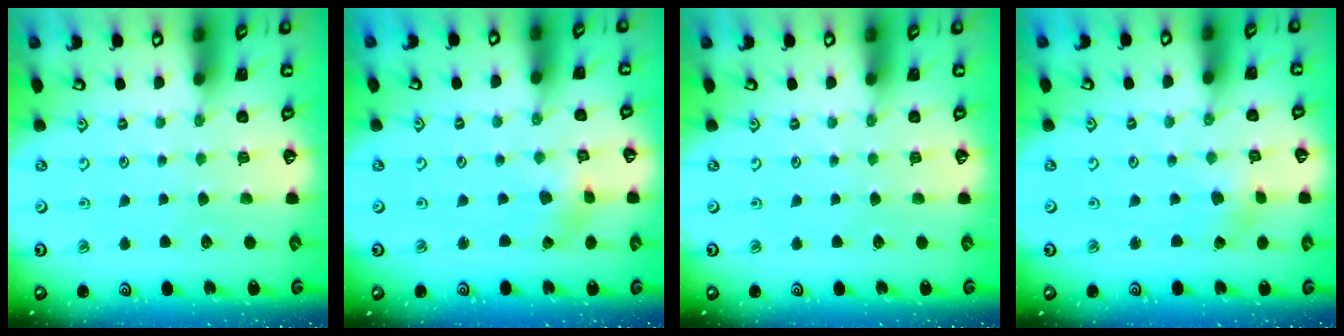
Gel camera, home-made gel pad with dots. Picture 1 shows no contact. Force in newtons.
{"total": 1.0, "press": 1.0, "slide": 0.1}
{"total": 0.0}
{"total": 1.6, "press": 1.5, "slide": 0.2}